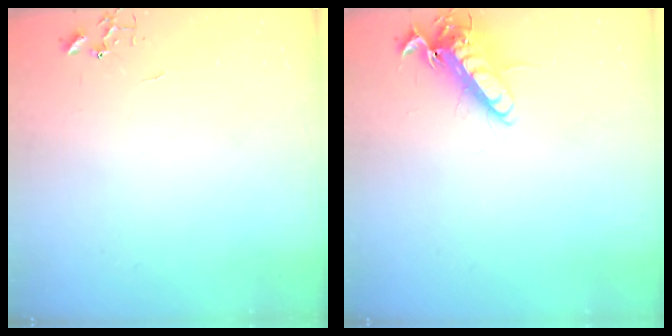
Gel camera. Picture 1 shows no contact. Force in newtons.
{"total": 13.3, "press": 13.2, "slide": 1.8}